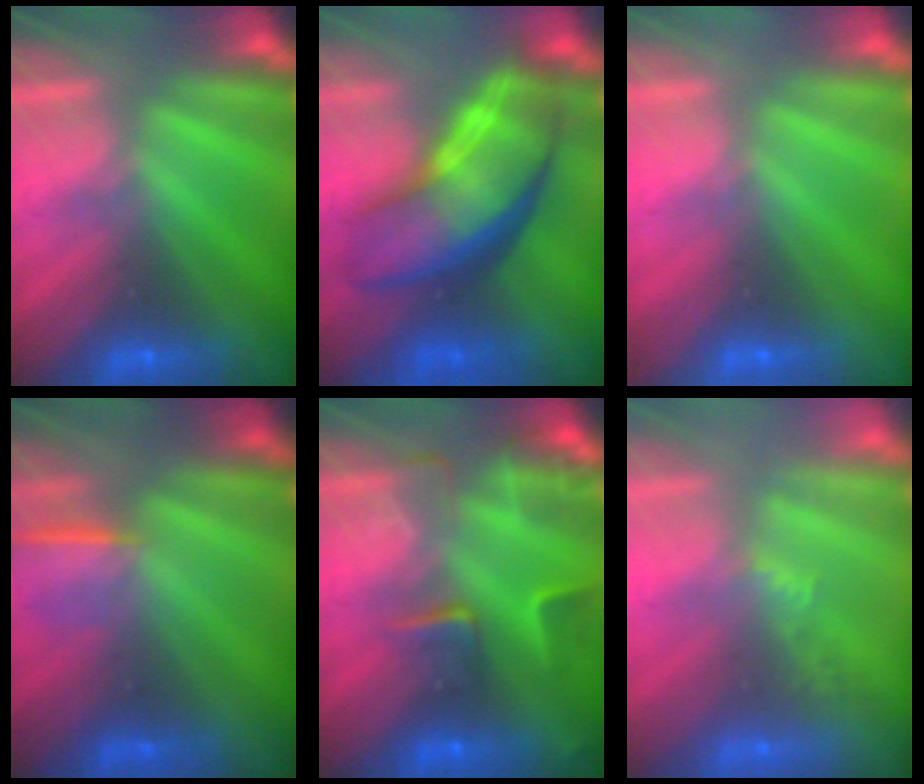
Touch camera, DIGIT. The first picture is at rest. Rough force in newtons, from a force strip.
{"total": 10.9}
{"total": 3.0}
{"total": 1.2}
{"total": 8.8}
{"total": 2.3}